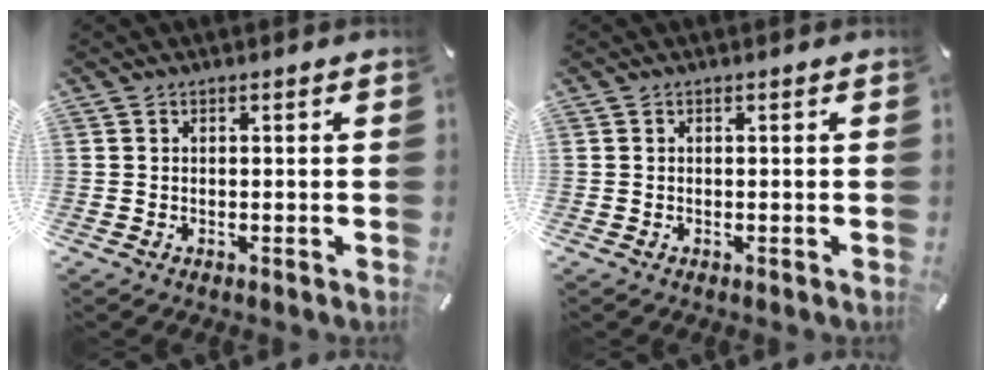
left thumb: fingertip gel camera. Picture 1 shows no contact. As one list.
[{"total": 0.0}]